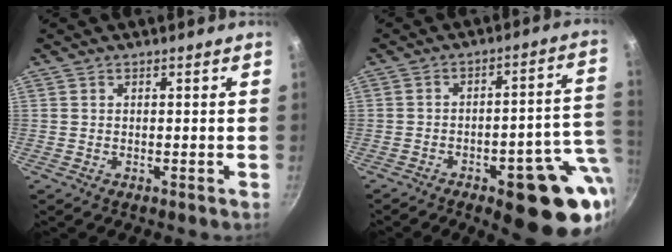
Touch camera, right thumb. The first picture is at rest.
{"total": 17.6, "force": [-8.0, 6.1, 14.5], "torque": [-0.127, 0.038, -0.102]}